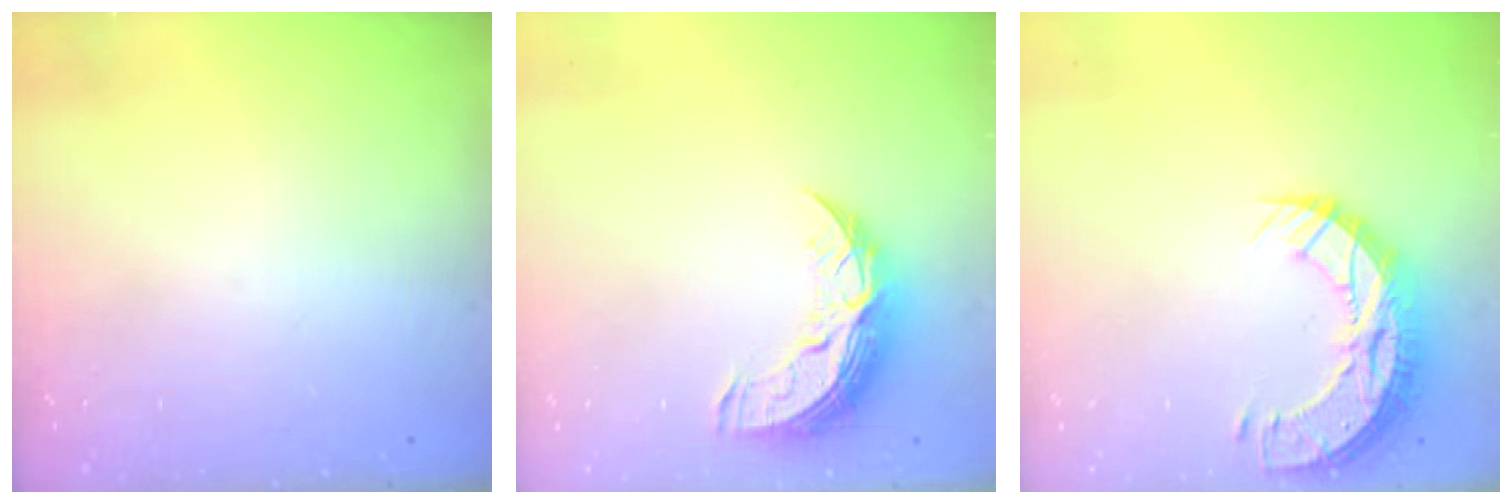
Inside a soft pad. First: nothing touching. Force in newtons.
{"total": 10.7, "press": 10.6, "slide": 0.6}
{"total": 11.7, "press": 11.7, "slide": 0.8}